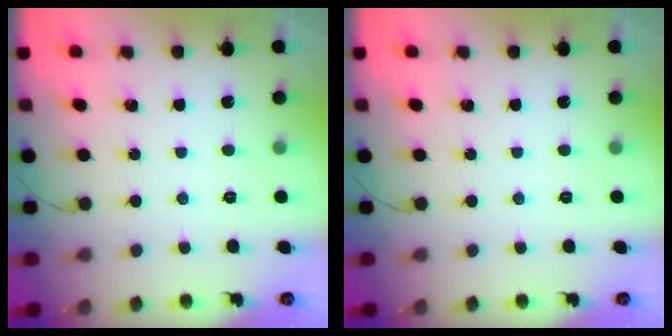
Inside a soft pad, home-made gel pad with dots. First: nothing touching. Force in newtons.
{"total": 0.0}